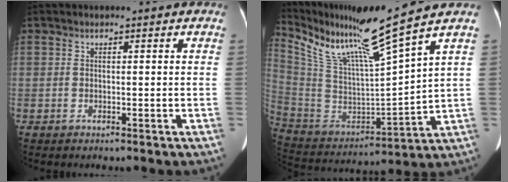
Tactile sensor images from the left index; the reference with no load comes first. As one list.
[{"total": 16.7, "force": [12.4, -1.2, 11.1], "torque": [-0.220, -0.008, 0.240]}]